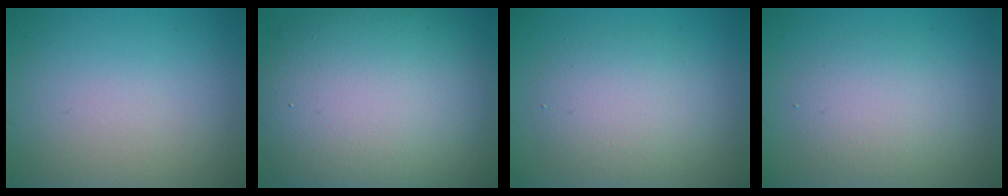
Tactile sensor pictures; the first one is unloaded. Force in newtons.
{"total": 15.2, "press": 15.2, "slide": 1.1}
{"total": 4.2, "press": 4.2, "slide": 0.0}
{"total": 3.5, "press": 3.5, "slide": 0.3}